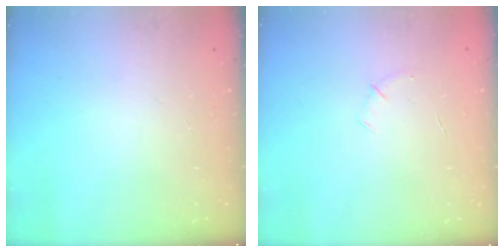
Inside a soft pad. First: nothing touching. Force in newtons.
{"total": 5.0, "press": 4.9, "slide": 1.3}